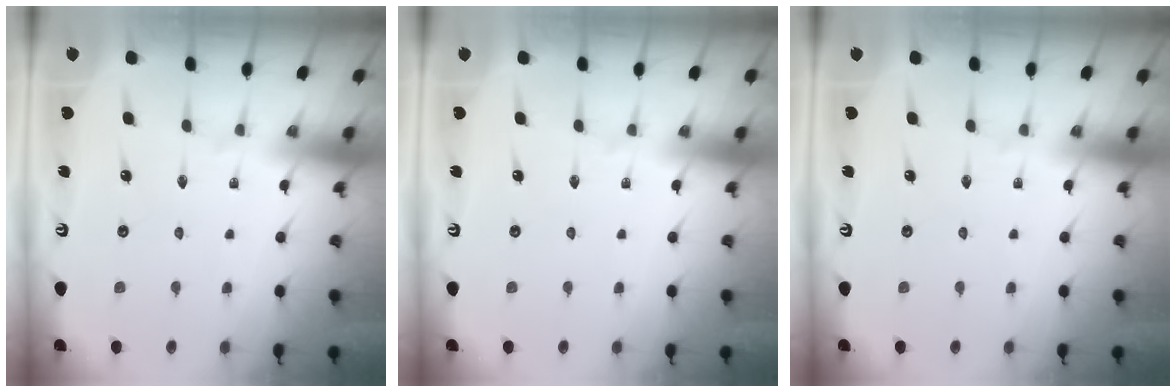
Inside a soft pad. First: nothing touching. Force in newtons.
{"total": 0.0}
{"total": 0.0}